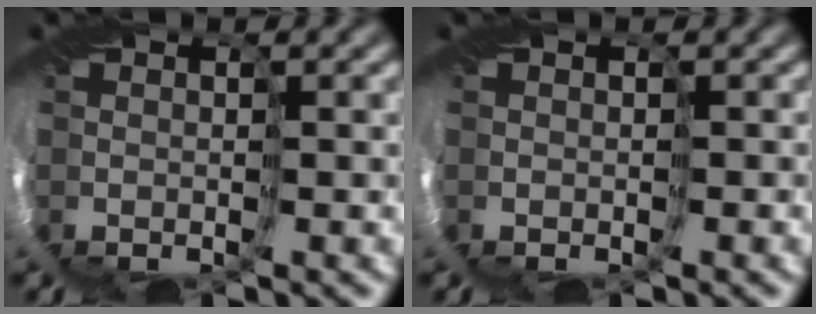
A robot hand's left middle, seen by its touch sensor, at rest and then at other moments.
{"total": 1.0, "force": [-0.3, 0.9, 0.3], "torque": [0.000, 0.000, 0.005]}